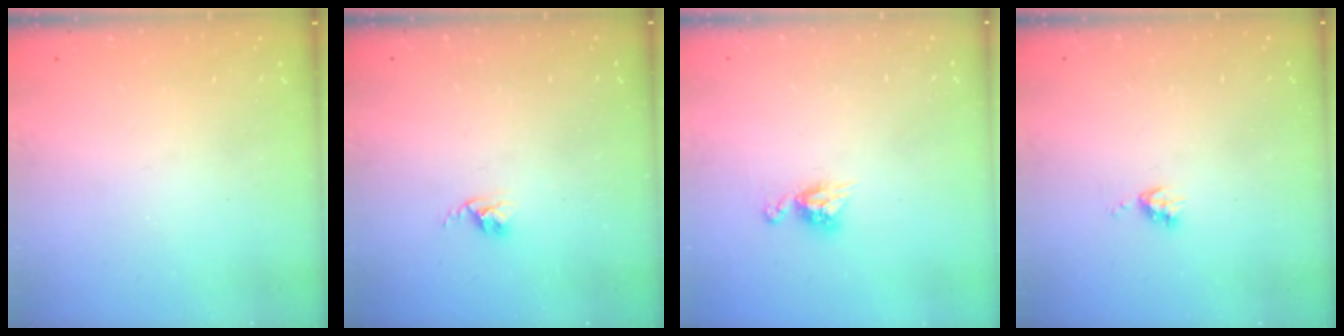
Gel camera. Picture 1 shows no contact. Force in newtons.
{"total": 2.4, "press": 2.4, "slide": 0.3}
{"total": 7.9, "press": 7.9, "slide": 0.6}
{"total": 5.4, "press": 5.3, "slide": 0.7}